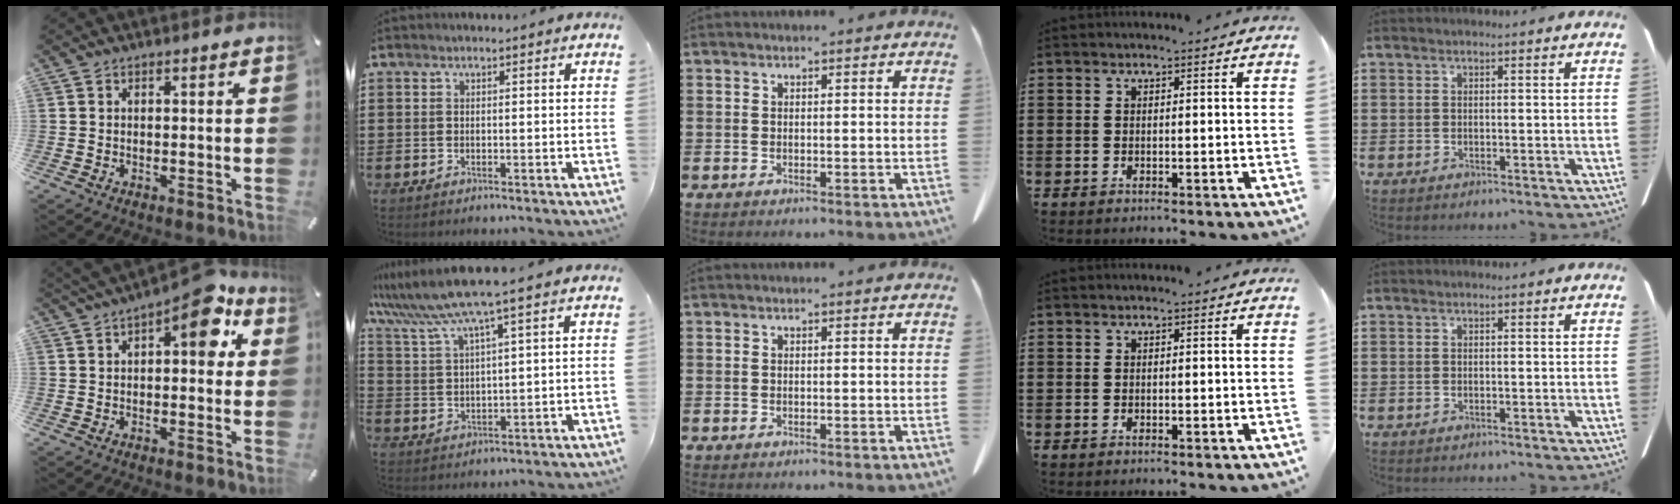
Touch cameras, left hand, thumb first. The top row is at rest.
{"thumb": {"total": 11.1, "force": [5.3, 4.6, 8.5], "torque": [-0.104, -0.029, 0.084]}, "index": {"total": 7.4, "force": [5.6, -0.6, 4.8], "torque": [-0.118, -0.030, 0.094]}}